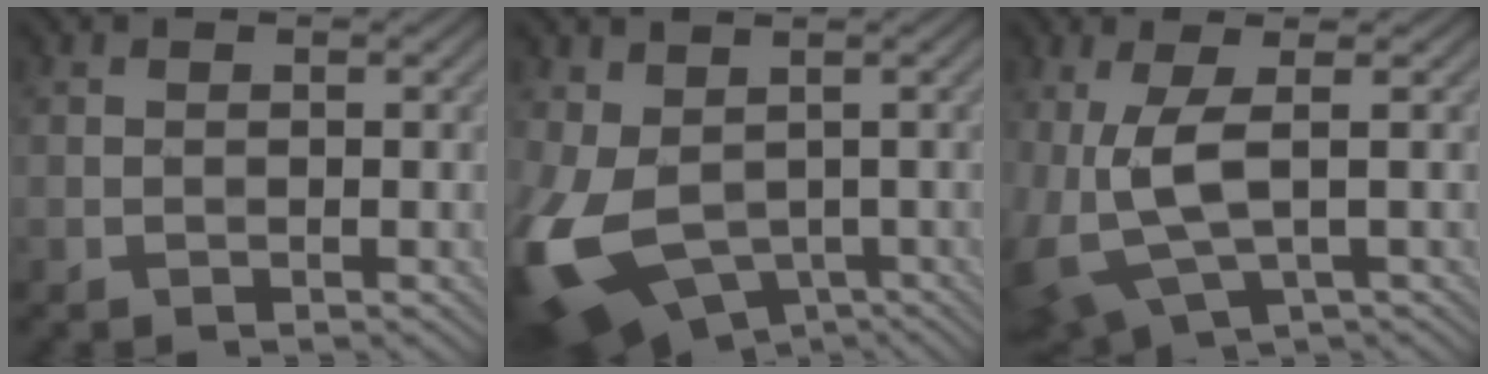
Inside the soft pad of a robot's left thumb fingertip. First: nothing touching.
{"total": 12.8, "force": [-2.8, 8.0, 9.5], "torque": [-0.255, -0.041, -0.035]}
{"total": 7.5, "force": [-0.1, 2.9, 6.9], "torque": [-0.168, -0.006, -0.001]}